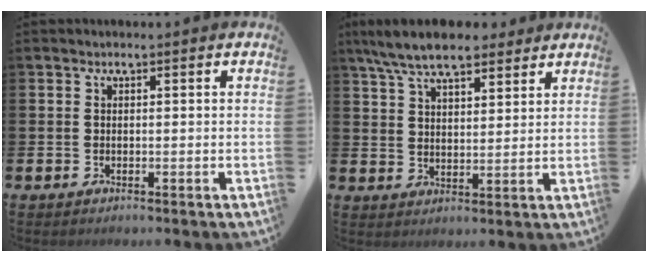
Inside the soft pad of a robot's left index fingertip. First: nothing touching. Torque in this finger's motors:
{"motor_torque": [1.07, -1.07, 0.81, 0.21]}